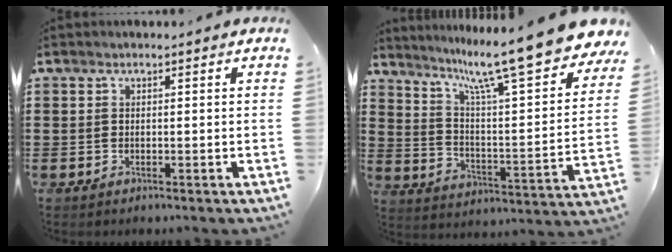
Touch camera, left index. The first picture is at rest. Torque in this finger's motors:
{"motor_torque": [1.03, -1.11, 0.97, 0.21]}